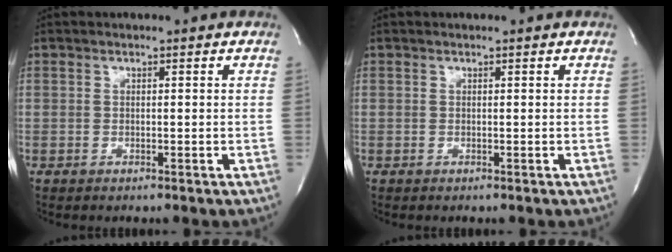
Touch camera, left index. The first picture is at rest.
{"total": 0.0}